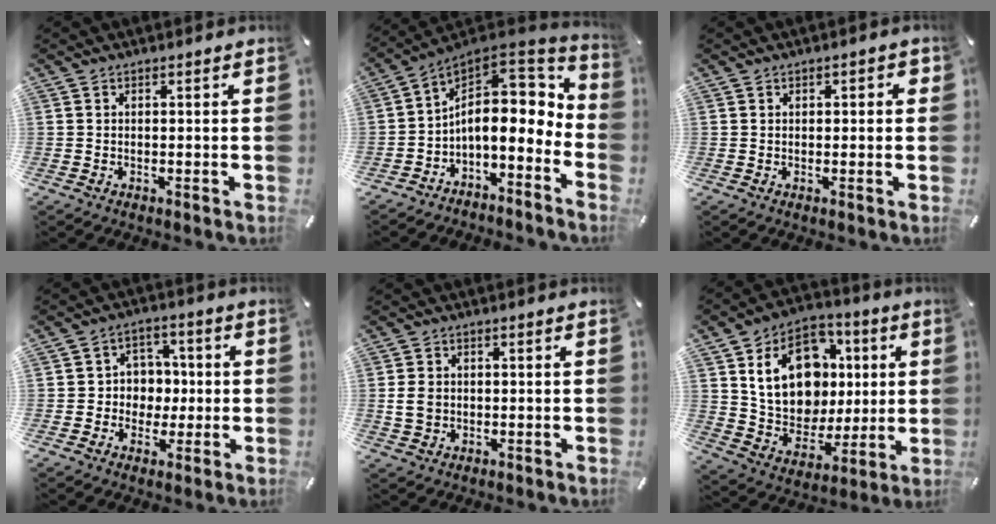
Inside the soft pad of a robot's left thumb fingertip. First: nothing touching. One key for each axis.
{"total": 11.7, "fx": 0.9, "fy": 7.8, "fz": 8.8, "tx": -0.134, "ty": -0.040, "tz": 0.013}
{"total": 1.0, "fx": 0.0, "fy": 0.8, "fz": 0.6, "tx": -0.011, "ty": 0.007, "tz": -0.004}
{"total": 6.7, "fx": -0.6, "fy": 6.6, "fz": 1.1, "tx": -0.016, "ty": 0.008, "tz": -0.012}
{"total": 4.0, "fx": -0.1, "fy": 3.4, "fz": 2.1, "tx": -0.046, "ty": 0.005, "tz": -0.003}
{"total": 19.0, "fx": 4.4, "fy": 15.2, "fz": 10.6, "tx": -0.184, "ty": 0.001, "tz": 0.092}